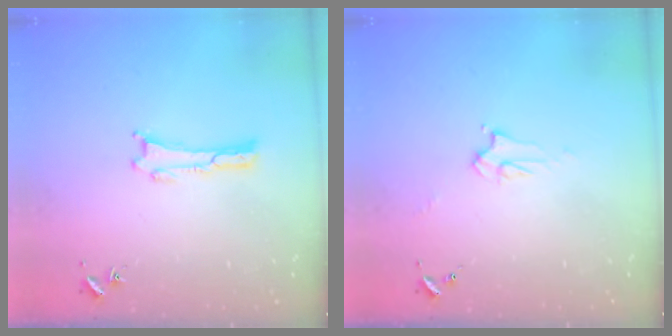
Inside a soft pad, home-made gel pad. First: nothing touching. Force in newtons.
{"total": 3.1, "press": 3.1, "slide": 0.3}